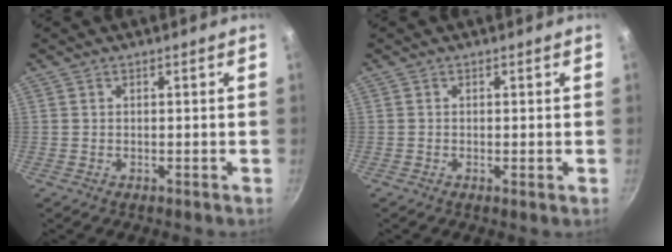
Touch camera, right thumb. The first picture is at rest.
{"total": 0.9, "force": [-0.2, 0.2, 0.9], "torque": [-0.021, -0.005, -0.005]}